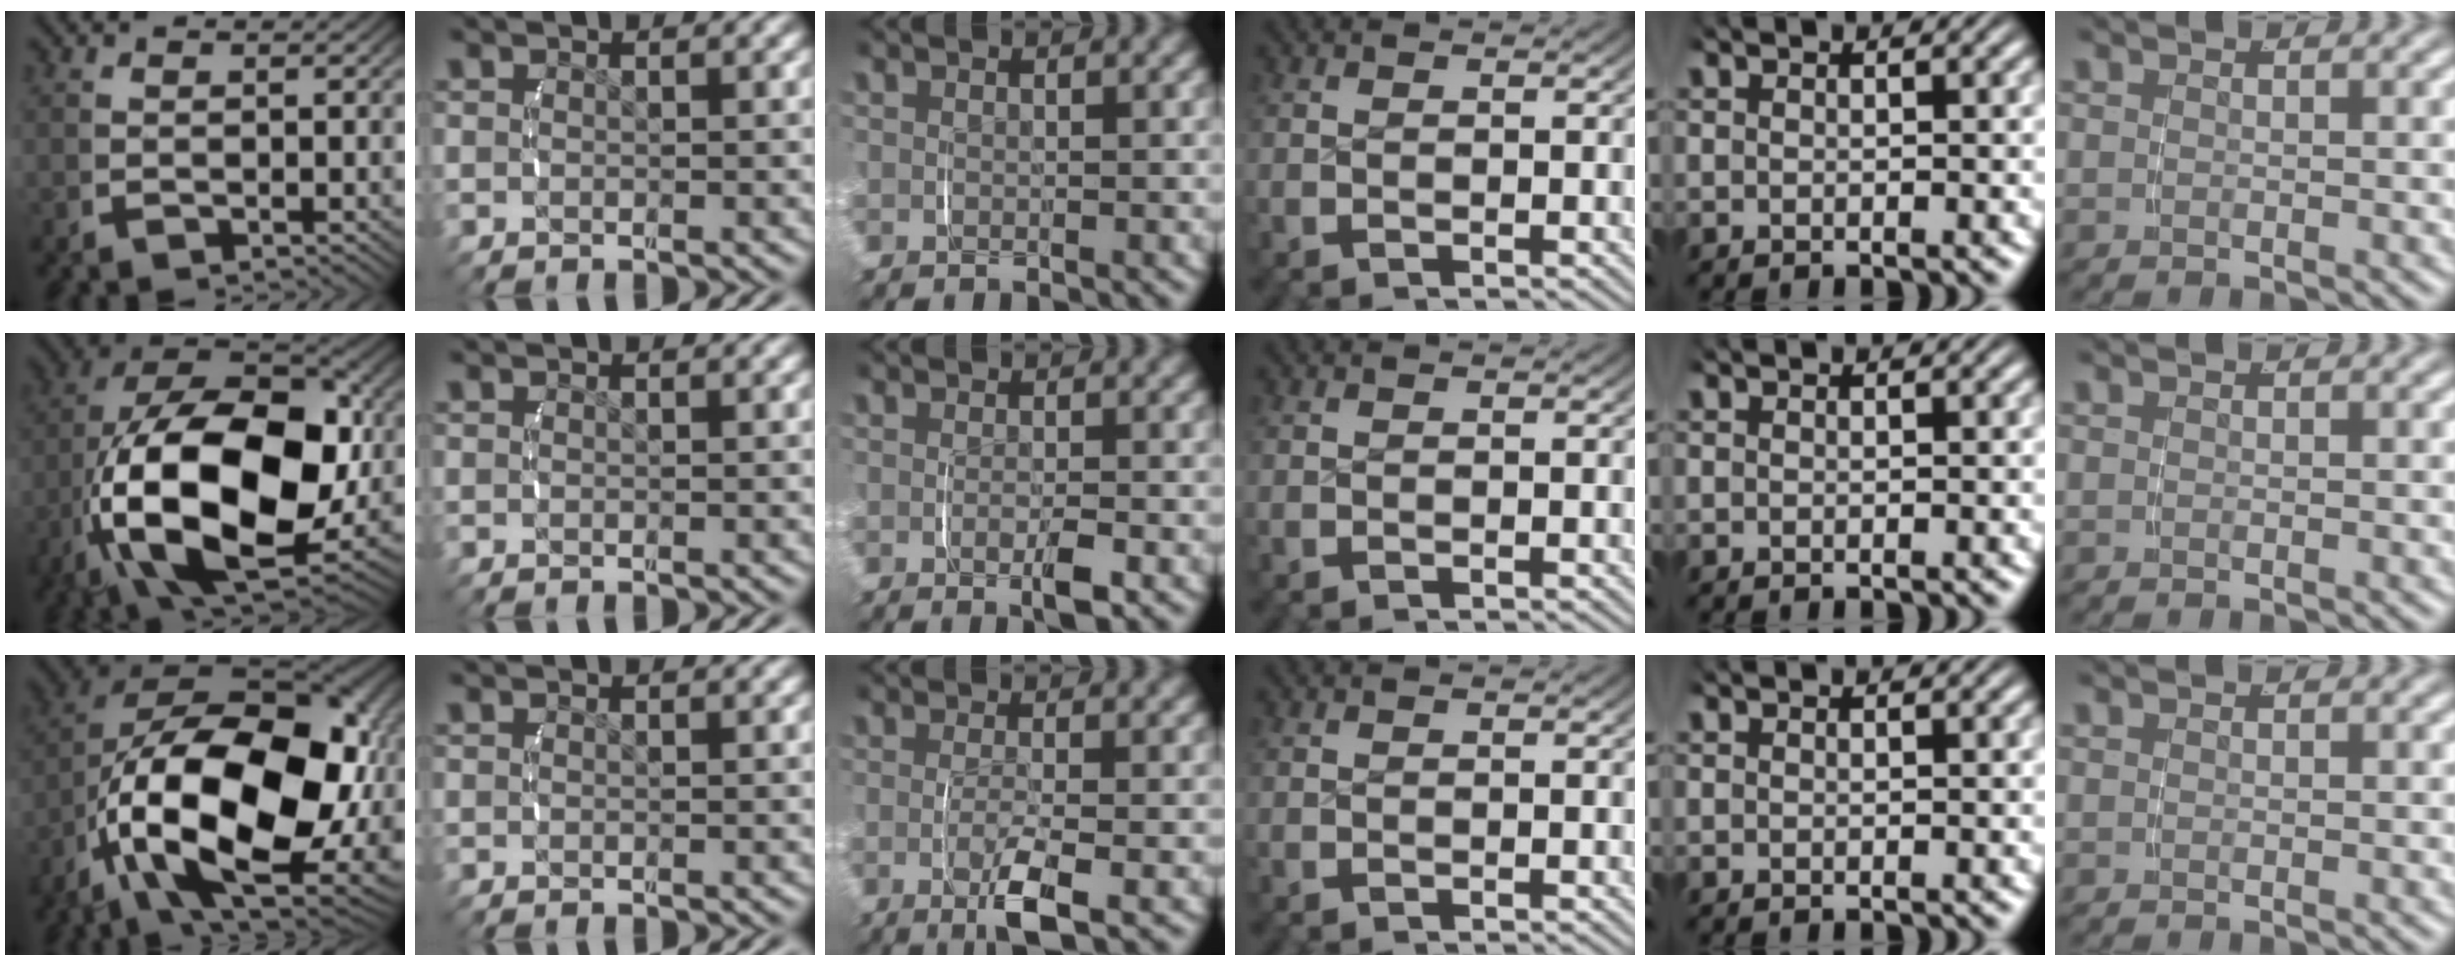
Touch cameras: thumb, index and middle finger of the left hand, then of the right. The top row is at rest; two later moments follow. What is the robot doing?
{"motion": "lift_and_place", "object": "phone"}